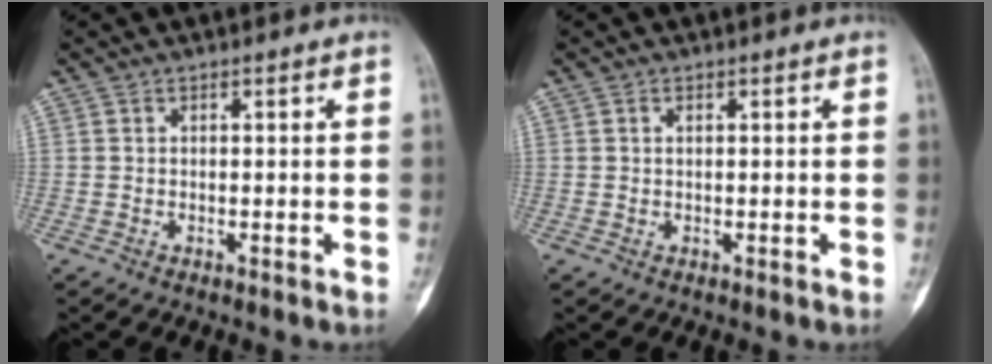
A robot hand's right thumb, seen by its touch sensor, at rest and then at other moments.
{"total": 0.5, "force": [0.1, 0.3, 0.4], "torque": [-0.009, 0.000, 0.003]}